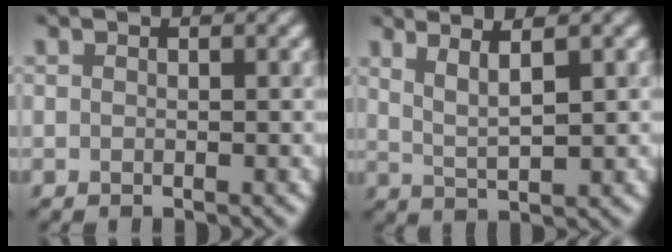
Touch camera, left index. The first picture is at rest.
{"total": 3.1, "force": [1.6, 0.6, 2.6], "torque": [-0.045, -0.002, 0.039]}